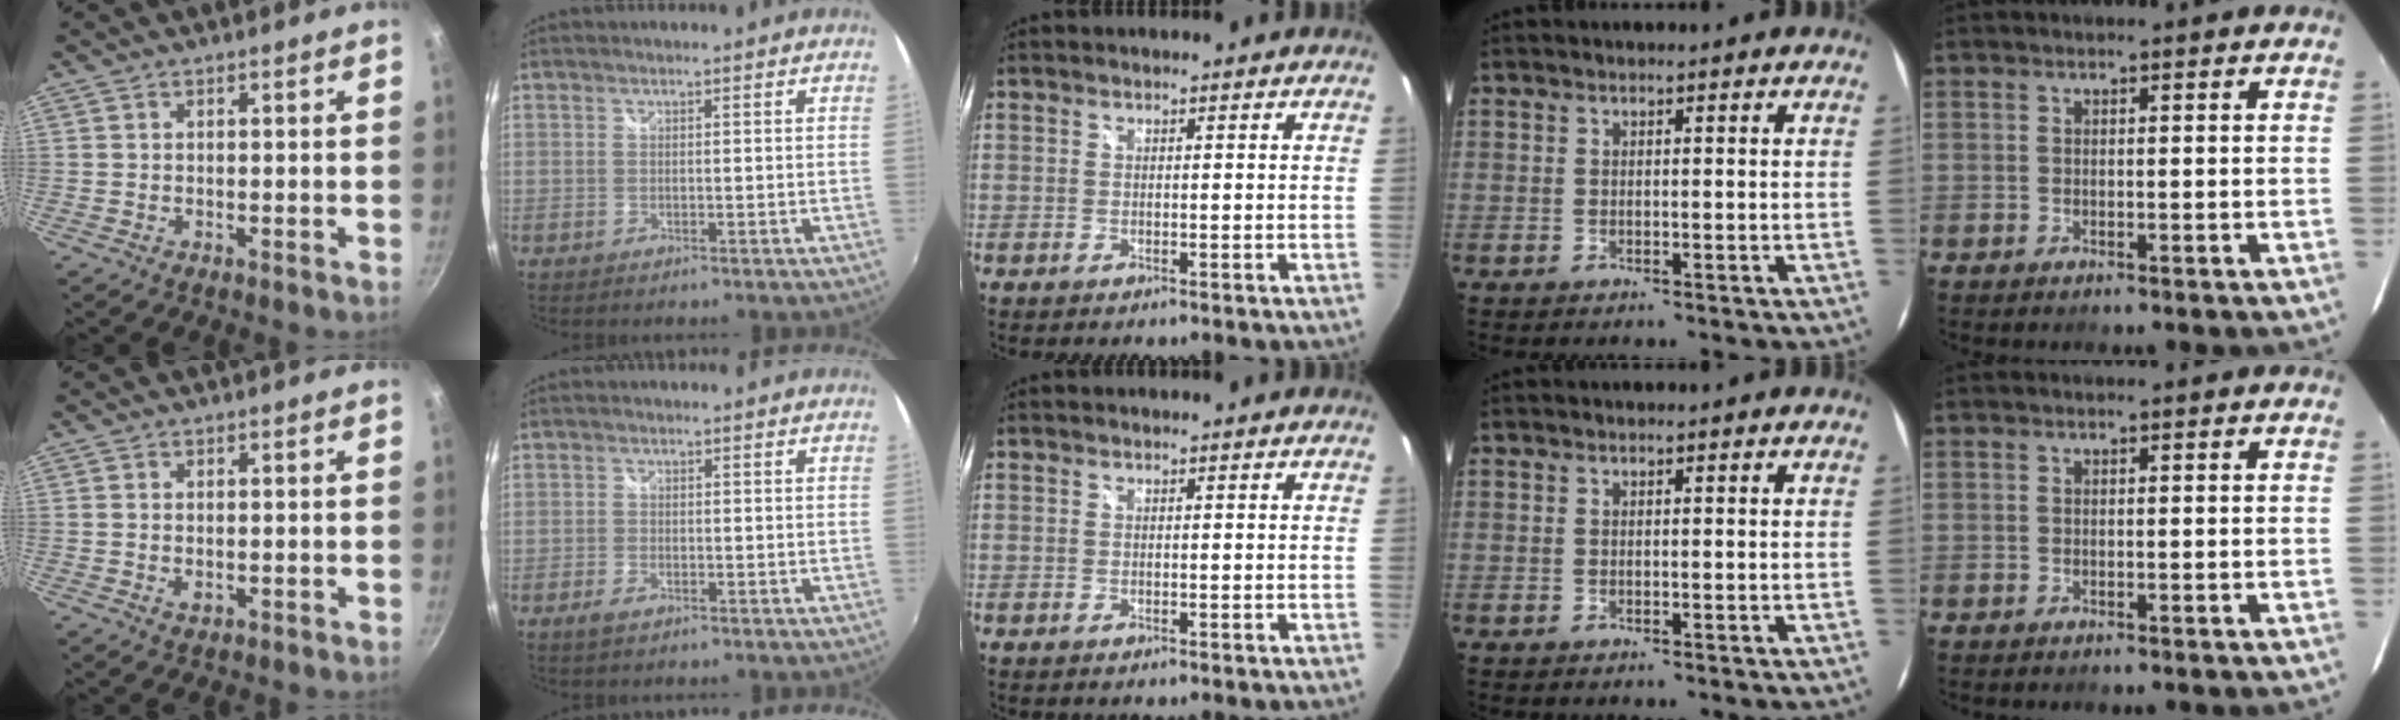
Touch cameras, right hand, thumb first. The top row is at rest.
{"thumb": {"total": 1.7, "force": [-0.2, 1.1, 1.3], "torque": [-0.022, -0.003, -0.002]}, "index": {"total": 2.2, "force": [-1.4, 1.0, 1.3], "torque": [-0.031, -0.003, -0.026]}}